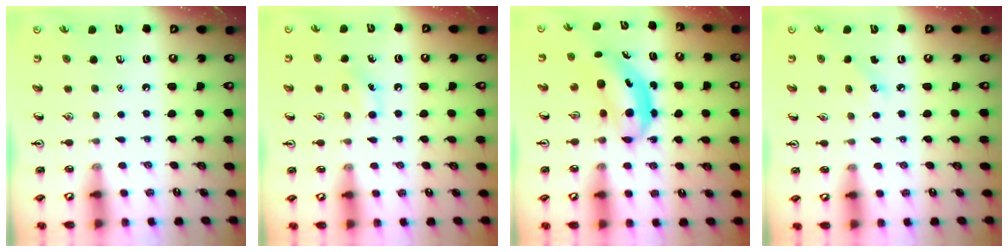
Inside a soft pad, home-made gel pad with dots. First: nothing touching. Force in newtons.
{"total": 4.7, "press": 4.5, "slide": 1.5}
{"total": 4.9, "press": 4.8, "slide": 0.9}
{"total": 2.5, "press": 2.3, "slide": 0.9}